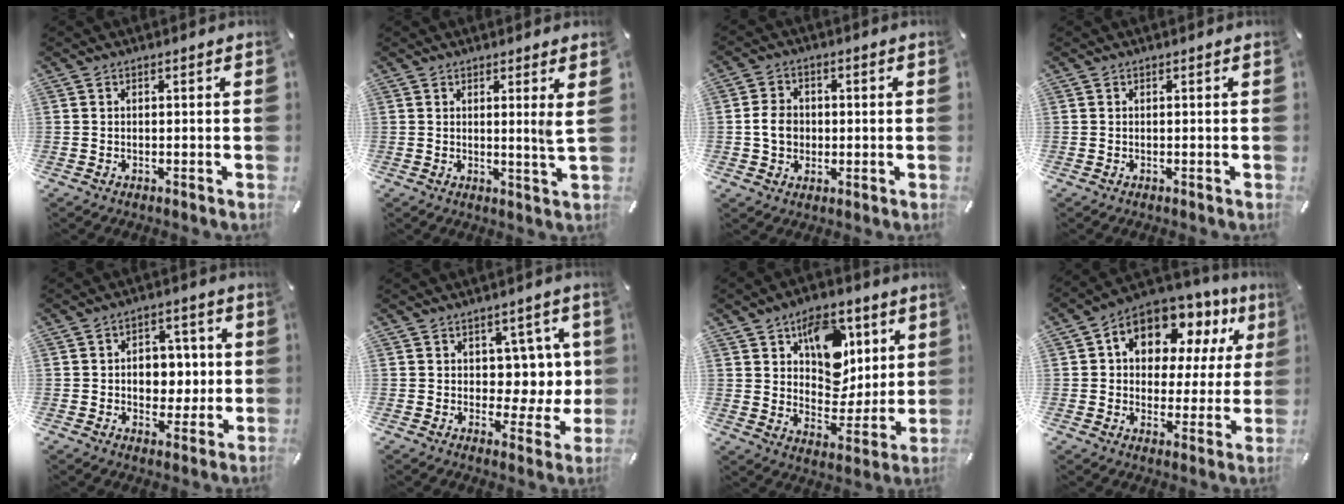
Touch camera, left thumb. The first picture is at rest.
{"total": 4.9, "force": [1.3, -0.2, 4.7], "torque": [-0.074, -0.016, 0.017]}
{"total": 5.9, "force": [-0.6, 5.1, 2.8], "torque": [-0.063, 0.004, -0.013]}
{"total": 0.0}
{"total": 8.1, "force": [-0.1, 6.4, 5.0], "torque": [-0.056, 0.001, -0.006]}
{"total": 7.8, "force": [2.3, 6.2, 4.1], "torque": [-0.048, -0.008, 0.043]}
{"total": 14.8, "force": [6.5, 11.0, 7.5], "torque": [-0.093, -0.034, 0.118]}
{"total": 12.2, "force": [6.8, 8.3, 5.9], "torque": [-0.106, -0.044, 0.123]}